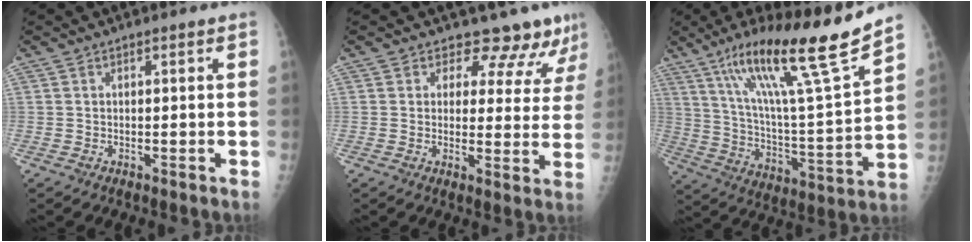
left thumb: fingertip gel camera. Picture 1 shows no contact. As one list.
[{"total": 9.7, "force": [8.8, 4.1, 1.1], "torque": [0.034, -0.052, 0.085]}, {"total": 23.2, "force": [15.8, 1.0, 17.0], "torque": [-0.256, -0.061, 0.272]}]